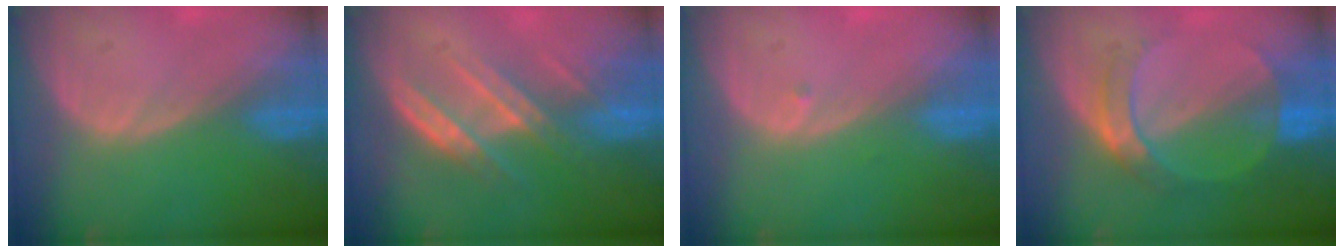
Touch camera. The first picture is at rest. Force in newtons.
{"total": 7.1, "press": 6.5, "slide": 3.0}
{"total": 0.5, "press": 0.4, "slide": 0.3}
{"total": 7.1, "press": 6.4, "slide": 3.1}